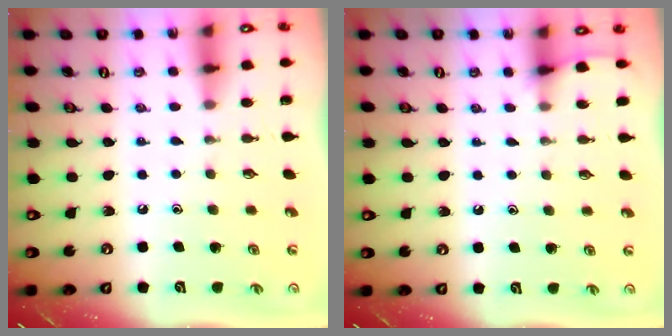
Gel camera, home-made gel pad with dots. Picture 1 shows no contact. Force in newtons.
{"total": 2.4, "press": 2.4, "slide": 0.4}